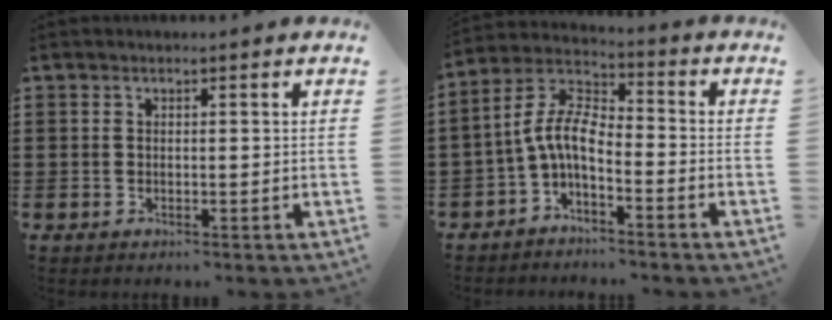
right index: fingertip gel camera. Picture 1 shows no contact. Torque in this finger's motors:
{"motor_torque": [1.38, -0.76, 0.81, 0.21]}